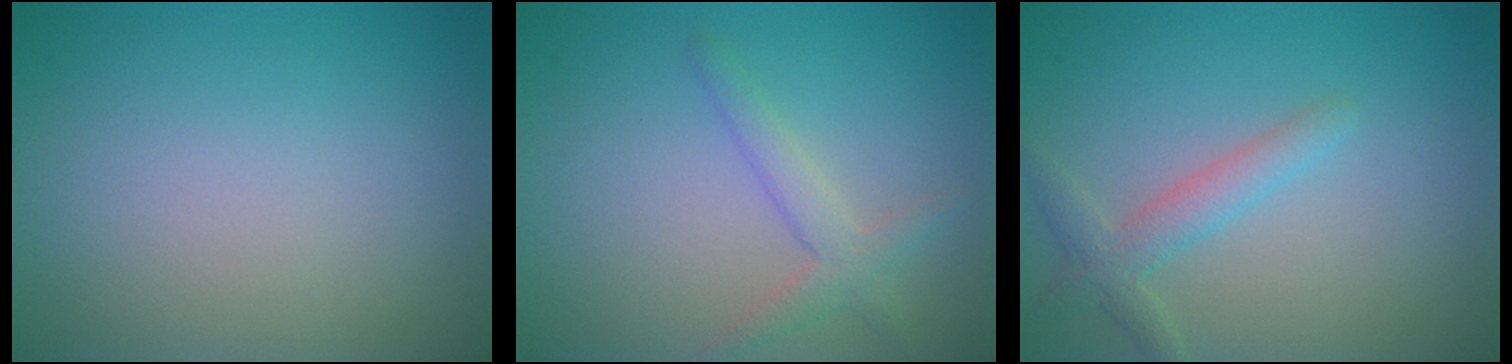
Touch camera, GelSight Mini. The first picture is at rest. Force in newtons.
{"total": 2.2, "press": 2.2, "slide": 0.1}
{"total": 2.5, "press": 2.5, "slide": 0.1}